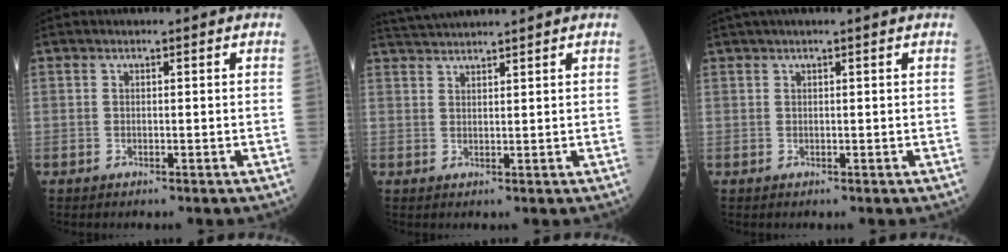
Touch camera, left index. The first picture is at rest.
{"total": 5.3, "force": [5.0, -1.1, 1.5], "torque": [-0.025, 0.029, 0.088]}
{"total": 2.6, "force": [2.1, -0.5, 1.4], "torque": [-0.018, 0.026, 0.038]}